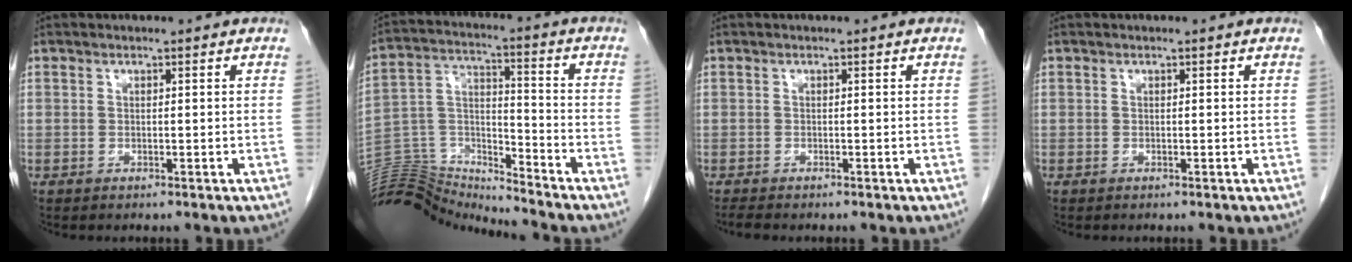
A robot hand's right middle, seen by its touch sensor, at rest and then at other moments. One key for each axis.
{"total": 12.3, "fx": -12.3, "fy": -0.2, "fz": -0.8, "tx": 0.017, "ty": 0.062, "tz": -0.228}
{"total": 1.1, "fx": -1.0, "fy": 0.0, "fz": 0.4, "tx": -0.015, "ty": -0.005, "tz": -0.019}
{"total": 0.0}